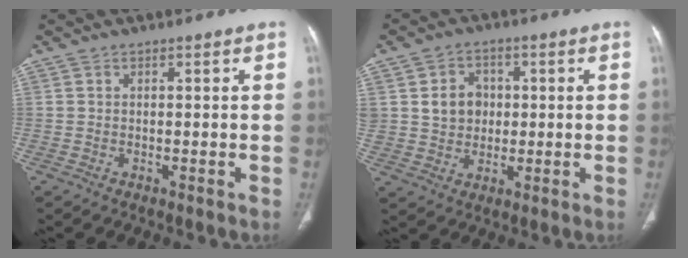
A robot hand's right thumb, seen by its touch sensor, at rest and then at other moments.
{"total": 7.3, "force": [1.2, 6.2, 3.6], "torque": [-0.029, -0.002, 0.024]}